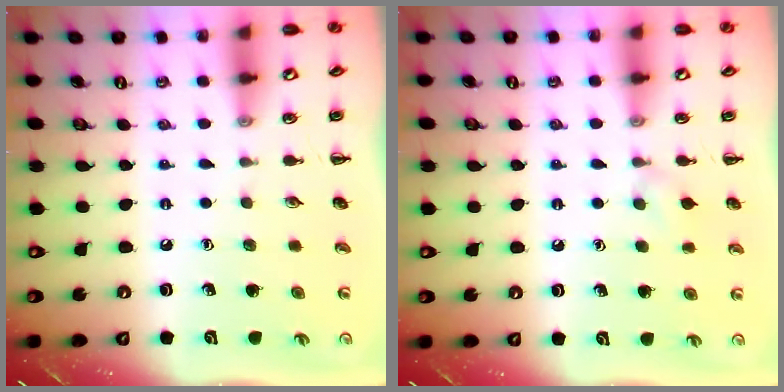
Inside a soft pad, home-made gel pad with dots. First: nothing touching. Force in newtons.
{"total": 5.2, "press": 4.8, "slide": 1.9}